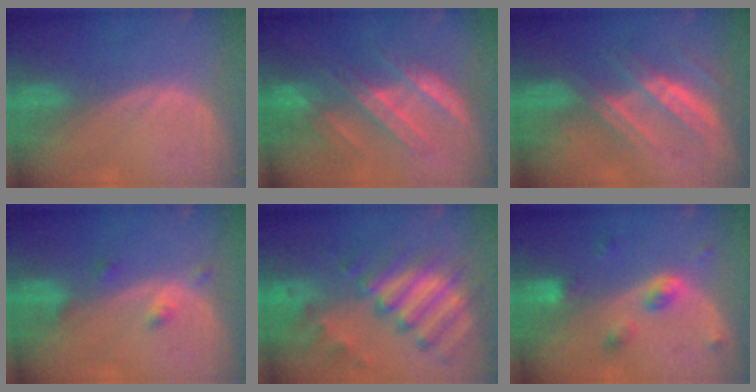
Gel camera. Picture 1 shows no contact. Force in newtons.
{"total": 7.1, "press": 7.1, "slide": 0.3}
{"total": 7.5, "press": 6.7, "slide": 3.3}
{"total": 2.5, "press": 2.5, "slide": 0.2}
{"total": 11.3, "press": 9.7, "slide": 5.8}
{"total": 5.1, "press": 4.5, "slide": 2.3}